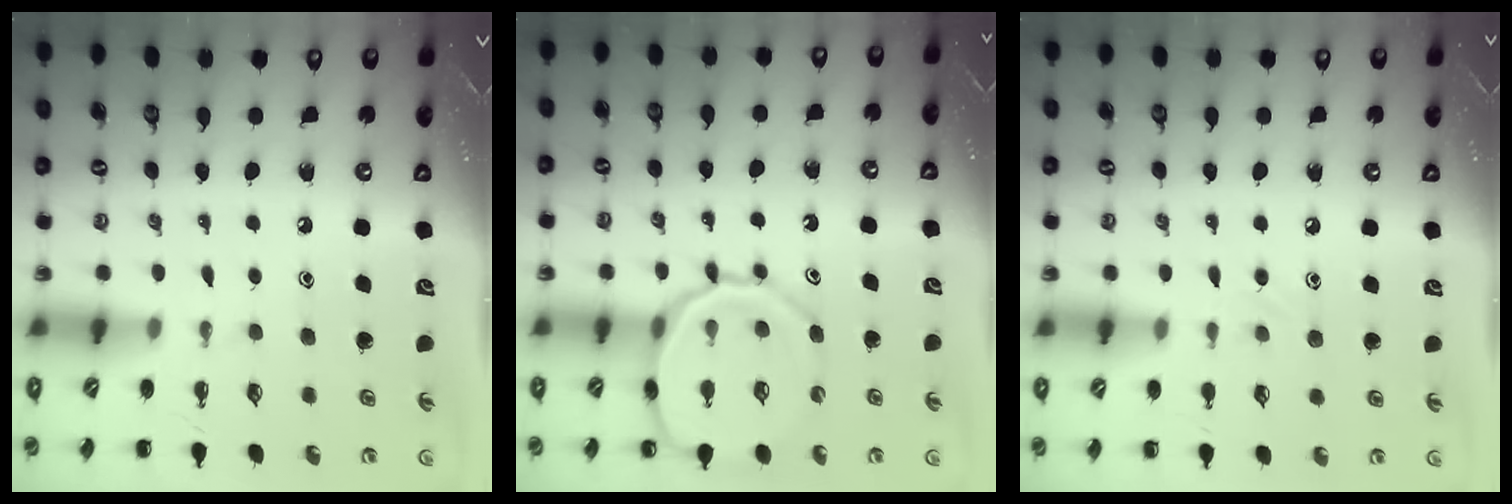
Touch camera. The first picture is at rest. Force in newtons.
{"total": 15.9, "press": 15.7, "slide": 2.3}
{"total": 6.7, "press": 6.3, "slide": 2.3}